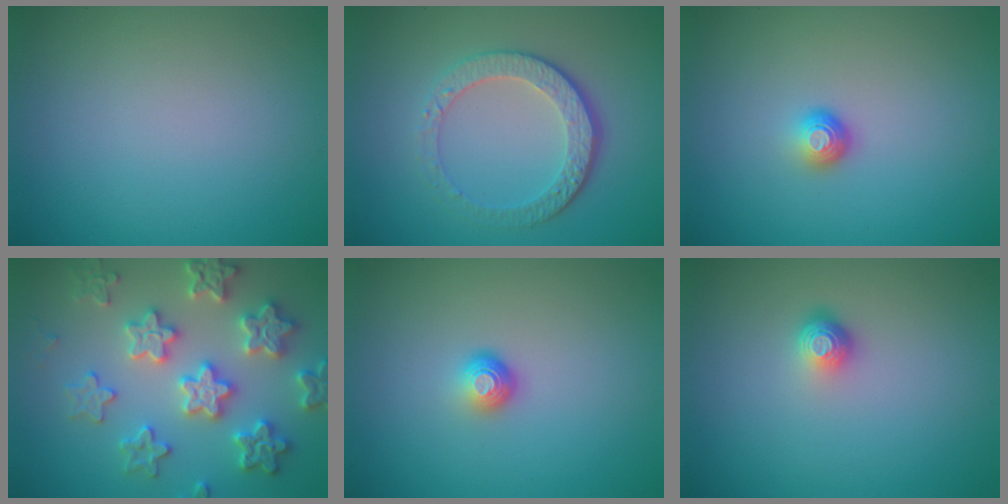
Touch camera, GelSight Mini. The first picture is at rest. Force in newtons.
{"total": 4.6, "press": 3.4, "slide": 3.2}
{"total": 1.4, "press": 1.1, "slide": 1.0}
{"total": 6.1, "press": 6.0, "slide": 1.3}
{"total": 1.7, "press": 1.1, "slide": 1.3}
{"total": 1.8, "press": 1.2, "slide": 1.3}